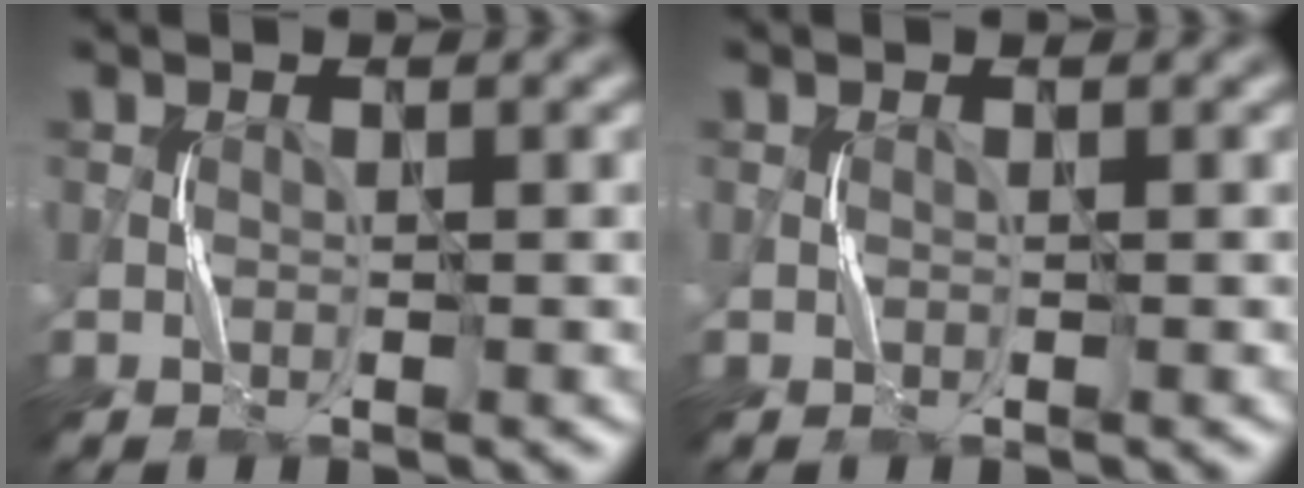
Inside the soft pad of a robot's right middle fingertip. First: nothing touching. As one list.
[{"total": 0.0}]